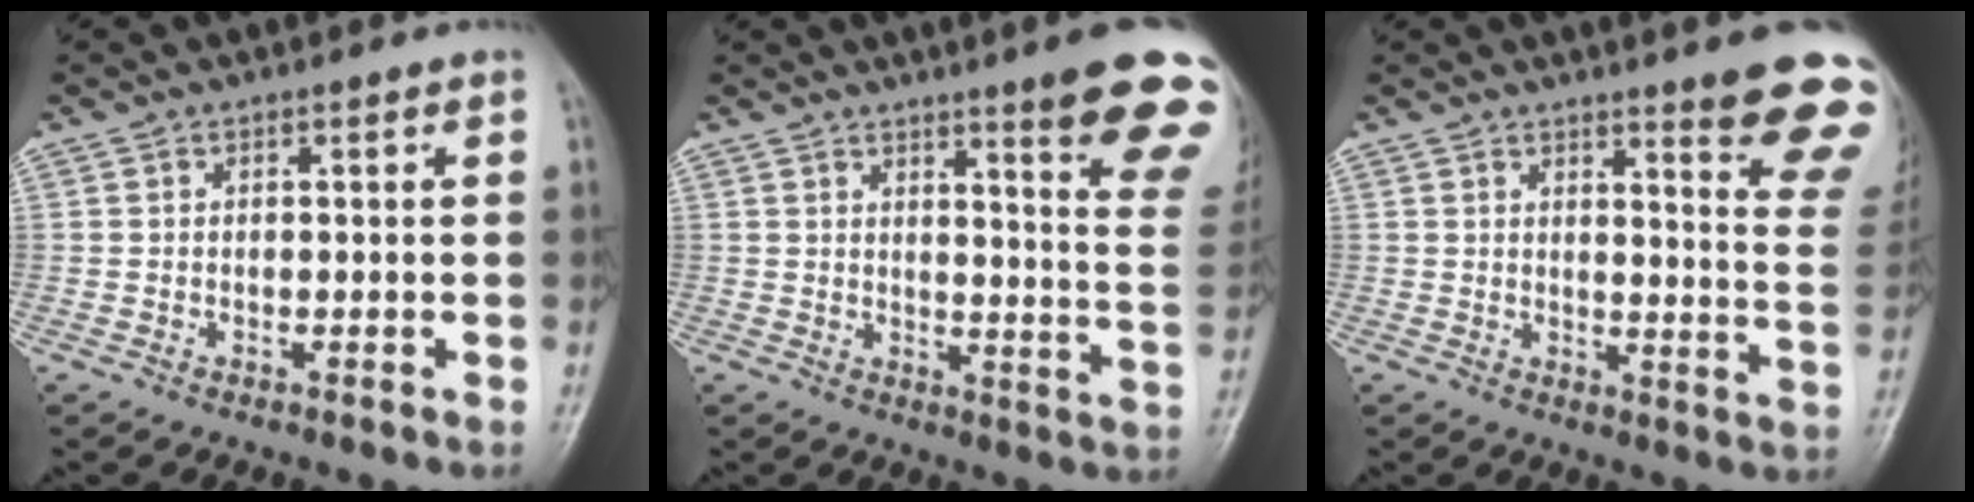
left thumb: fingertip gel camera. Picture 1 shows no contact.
{"total": 16.3, "force": [10.8, 1.5, 12.1], "torque": [-0.122, -0.067, 0.125]}
{"total": 14.4, "force": [10.2, 1.6, 9.9], "torque": [-0.091, -0.071, 0.116]}